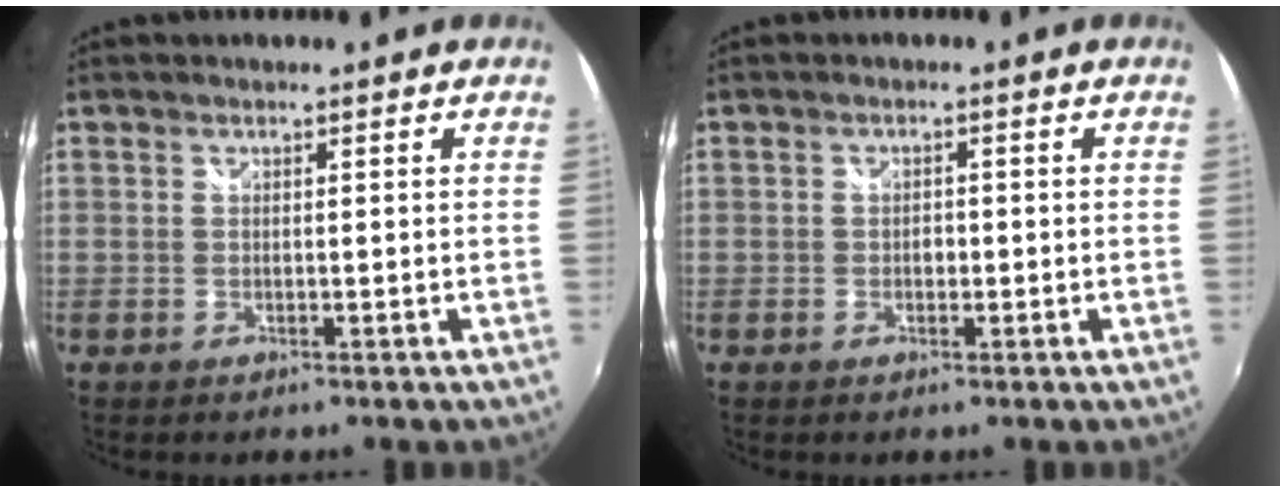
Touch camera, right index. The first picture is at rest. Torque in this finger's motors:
{"motor_torque": [0.27, -0.07, 0.11, 0.02]}